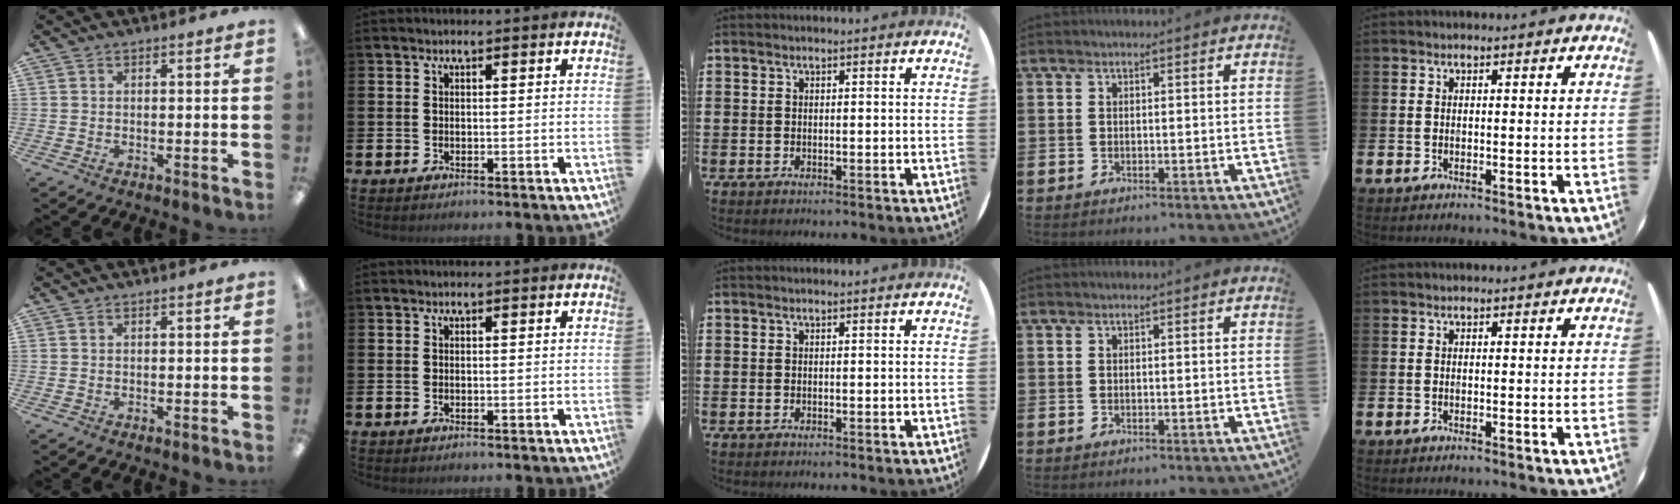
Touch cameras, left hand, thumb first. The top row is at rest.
{}